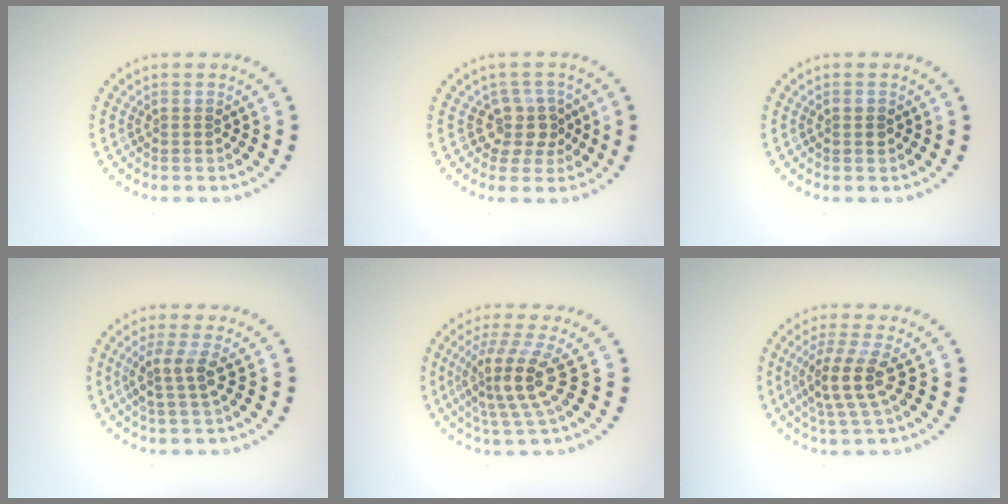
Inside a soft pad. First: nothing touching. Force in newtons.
{"total": 2.8, "press": 2.1, "slide": 1.9}
{"total": 1.0, "press": 1.0, "slide": 0.1}
{"total": 2.6, "press": 2.0, "slide": 1.8}
{"total": 4.4, "press": 3.2, "slide": 3.0}
{"total": 3.9, "press": 3.2, "slide": 2.2}